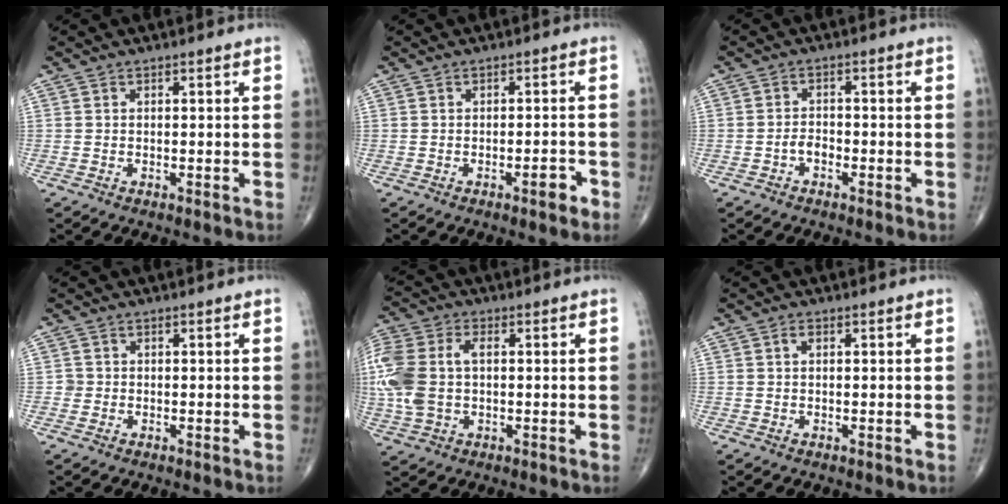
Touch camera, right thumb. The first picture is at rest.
{"total": 2.9, "force": [-1.5, 0.9, 2.3], "torque": [-0.028, 0.006, -0.022]}
{"total": 2.1, "force": [-1.1, 1.3, 1.2], "torque": [-0.016, 0.009, -0.025]}
{"total": 1.0, "force": [-0.2, 1.0, 0.0], "torque": [0.005, 0.005, -0.005]}
{"total": 14.4, "force": [0.5, 9.2, 11.0], "torque": [-0.286, 0.016, 0.010]}
{"total": 1.1, "force": [0.3, 0.6, 0.9], "torque": [-0.015, 0.002, 0.004]}